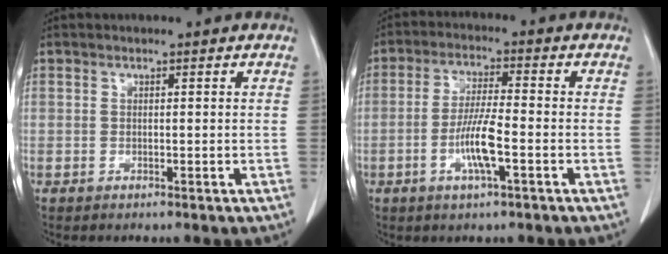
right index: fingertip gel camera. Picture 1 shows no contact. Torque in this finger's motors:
{"motor_torque": [1.43, -0.56, 0.52, 0.10]}